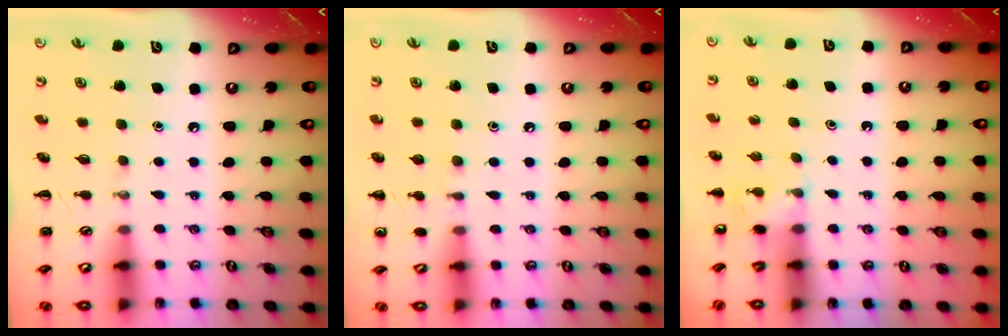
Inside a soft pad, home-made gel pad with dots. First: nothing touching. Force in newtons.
{"total": 4.9, "press": 4.7, "slide": 1.5}
{"total": 4.2, "press": 4.0, "slide": 1.1}